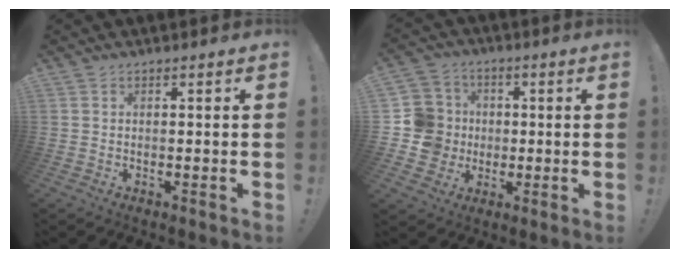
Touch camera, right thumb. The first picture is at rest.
{"total": 11.8, "force": [-0.5, 11.2, 3.5], "torque": [-0.066, 0.011, 0.000]}